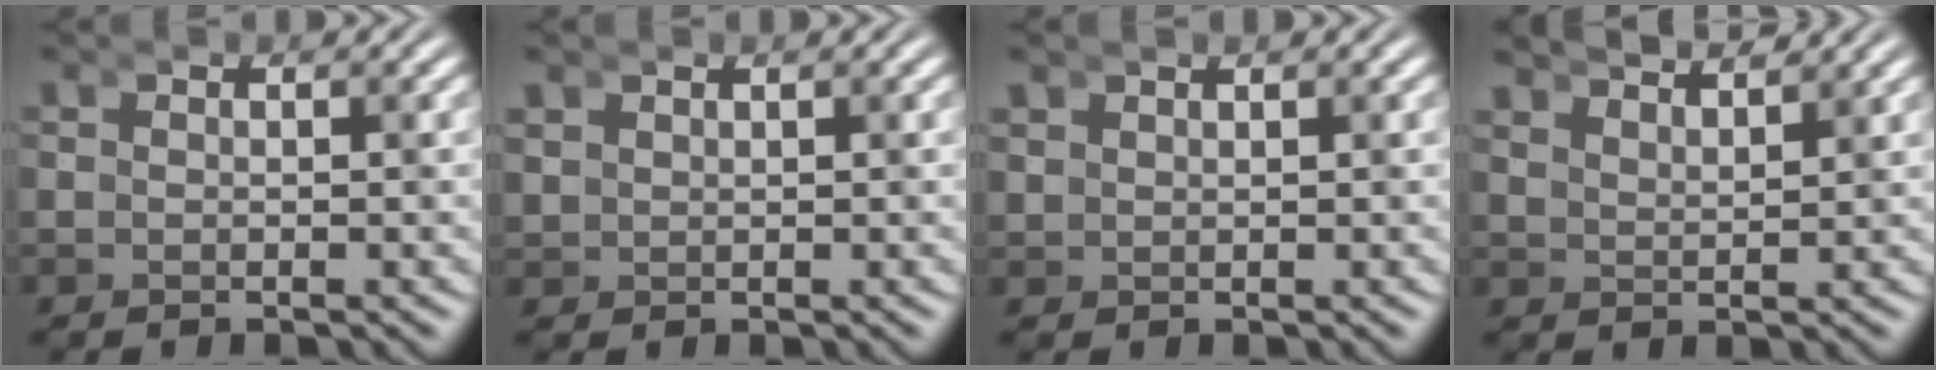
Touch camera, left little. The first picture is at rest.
{"total": 1.4, "force": [1.1, 0.8, 0.4], "torque": [-0.018, 0.002, 0.023]}
{"total": 1.5, "force": [1.3, 0.4, 0.4], "torque": [-0.011, 0.005, 0.025]}
{"total": 3.1, "force": [2.9, 0.6, 0.9], "torque": [-0.022, 0.003, 0.047]}